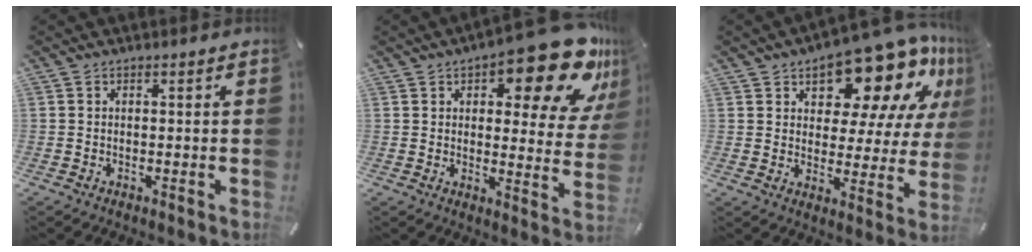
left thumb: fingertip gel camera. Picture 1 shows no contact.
{"total": 19.7, "force": [12.0, 7.9, 13.5], "torque": [-0.167, -0.083, 0.195]}
{"total": 17.9, "force": [12.6, 8.3, 9.5], "torque": [-0.136, -0.095, 0.212]}